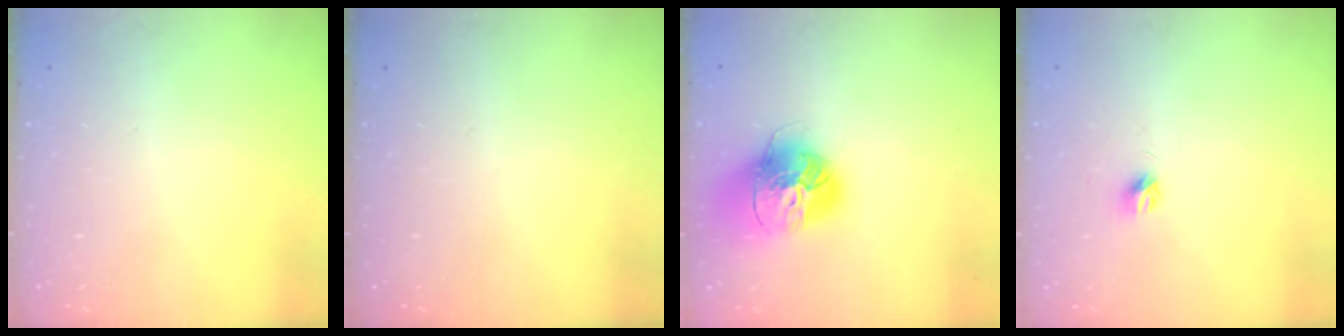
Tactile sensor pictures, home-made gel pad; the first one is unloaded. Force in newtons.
{"total": 0.0}
{"total": 16.8, "press": 16.7, "slide": 1.9}
{"total": 3.6, "press": 3.6, "slide": 0.4}